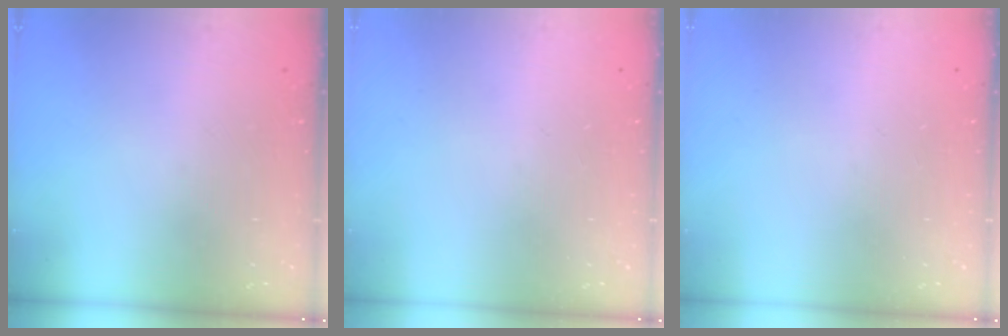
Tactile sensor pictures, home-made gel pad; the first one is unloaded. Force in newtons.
{"total": 0.0}
{"total": 0.0}